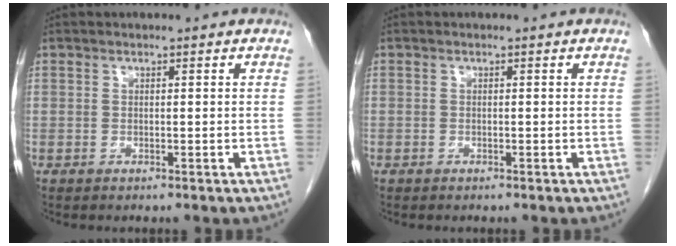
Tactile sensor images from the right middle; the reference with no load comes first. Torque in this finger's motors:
{"motor_torque": [0.82, -0.88, 0.01, -0.08]}